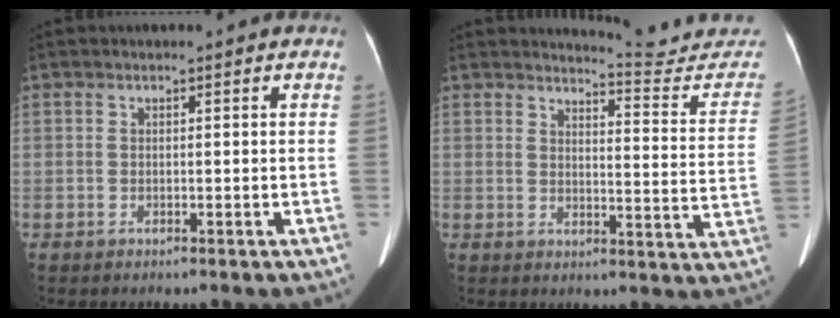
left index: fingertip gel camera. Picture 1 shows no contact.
{"total": 12.9, "force": [12.9, 0.2, 0.7], "torque": [0.012, -0.092, 0.135]}